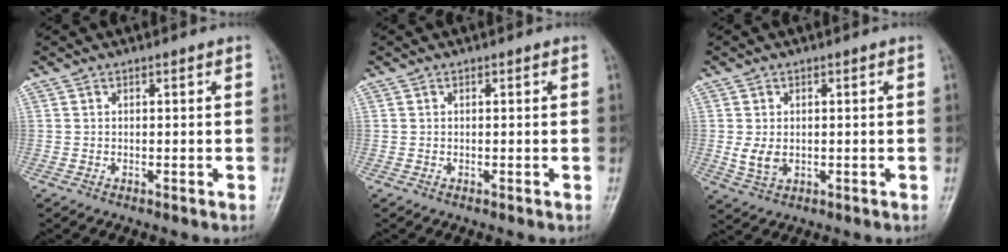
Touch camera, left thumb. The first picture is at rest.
{"total": 0.0}
{"total": 3.9, "force": [-0.1, 2.8, 2.8], "torque": [-0.048, -0.006, 0.004]}